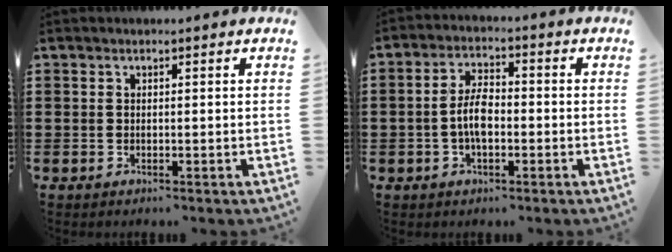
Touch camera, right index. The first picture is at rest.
{"total": 5.2, "force": [-1.1, 2.4, 4.5], "torque": [-0.110, -0.004, -0.027]}